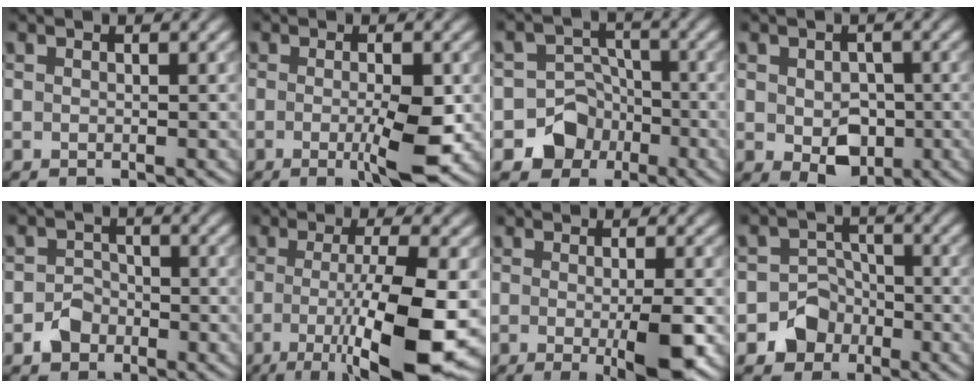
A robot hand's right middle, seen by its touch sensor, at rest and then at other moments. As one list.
[{"total": 4.3, "force": [-0.7, 0.8, 4.2], "torque": [-0.070, -0.011, -0.011]}, {"total": 5.2, "force": [-2.6, 4.4, 1.1], "torque": [0.018, 0.009, -0.059]}, {"total": 4.6, "force": [-0.9, 3.2, 3.1], "torque": [-0.048, -0.012, -0.011]}, {"total": 2.0, "force": [-1.1, 1.6, 0.6], "torque": [-0.003, 0.006, -0.023]}, {"total": 10.8, "force": [-2.5, 2.4, 10.2], "torque": [-0.153, -0.024, -0.039]}, {"total": 4.4, "force": [-0.9, 0.7, 4.3], "torque": [-0.065, -0.011, -0.010]}, {"total": 3.5, "force": [-1.8, 3.0, 0.6], "torque": [0.017, 0.010, -0.036]}]